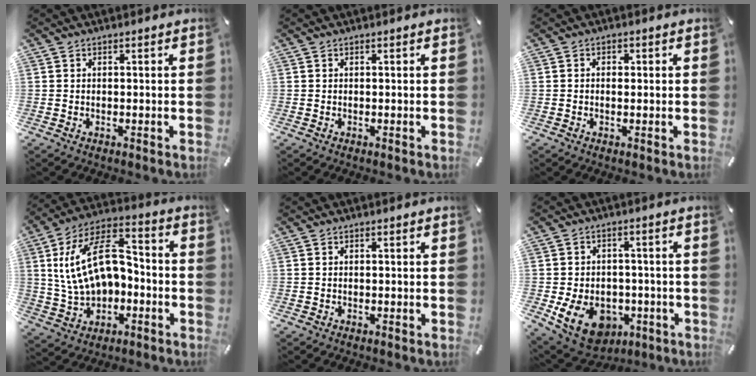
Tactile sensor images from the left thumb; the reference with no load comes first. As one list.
[{"total": 0.0}, {"total": 1.5, "force": [-0.1, 1.1, 1.1], "torque": [-0.014, 0.000, -0.004]}, {"total": 17.8, "force": [1.6, 11.9, 13.1], "torque": [-0.252, 0.009, 0.027]}, {"total": 0.0}, {"total": 12.1, "force": [-4.3, 9.1, 6.7], "torque": [-0.122, 0.020, -0.073]}]